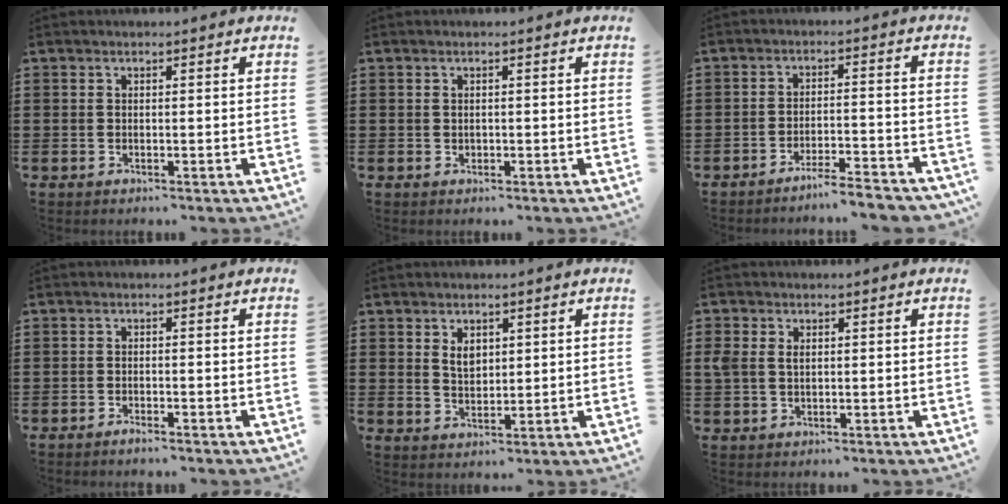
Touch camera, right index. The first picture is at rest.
{"total": 0.6, "force": [0.2, 0.5, 0.2], "torque": [-0.005, 0.003, 0.003]}
{"total": 4.3, "force": [-4.1, -0.4, 1.3], "torque": [-0.024, -0.007, -0.081]}
{"total": 1.1, "force": [-1.0, -0.1, 0.3], "torque": [-0.009, -0.005, -0.019]}
{"total": 2.8, "force": [1.4, 1.8, 1.6], "torque": [-0.030, 0.003, 0.023]}
{"total": 2.1, "force": [0.5, 1.5, 1.4], "torque": [-0.030, 0.008, 0.009]}